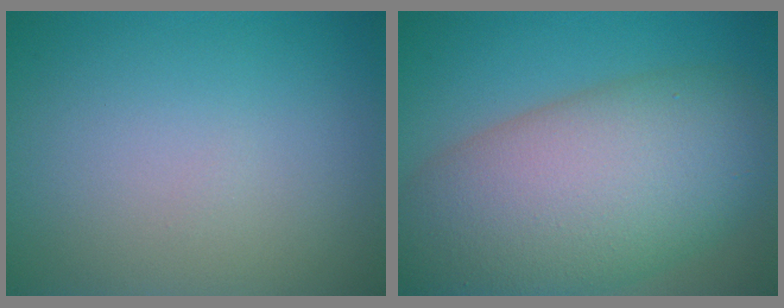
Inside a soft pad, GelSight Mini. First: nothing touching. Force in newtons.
{"total": 13.4, "press": 13.4, "slide": 0.8}